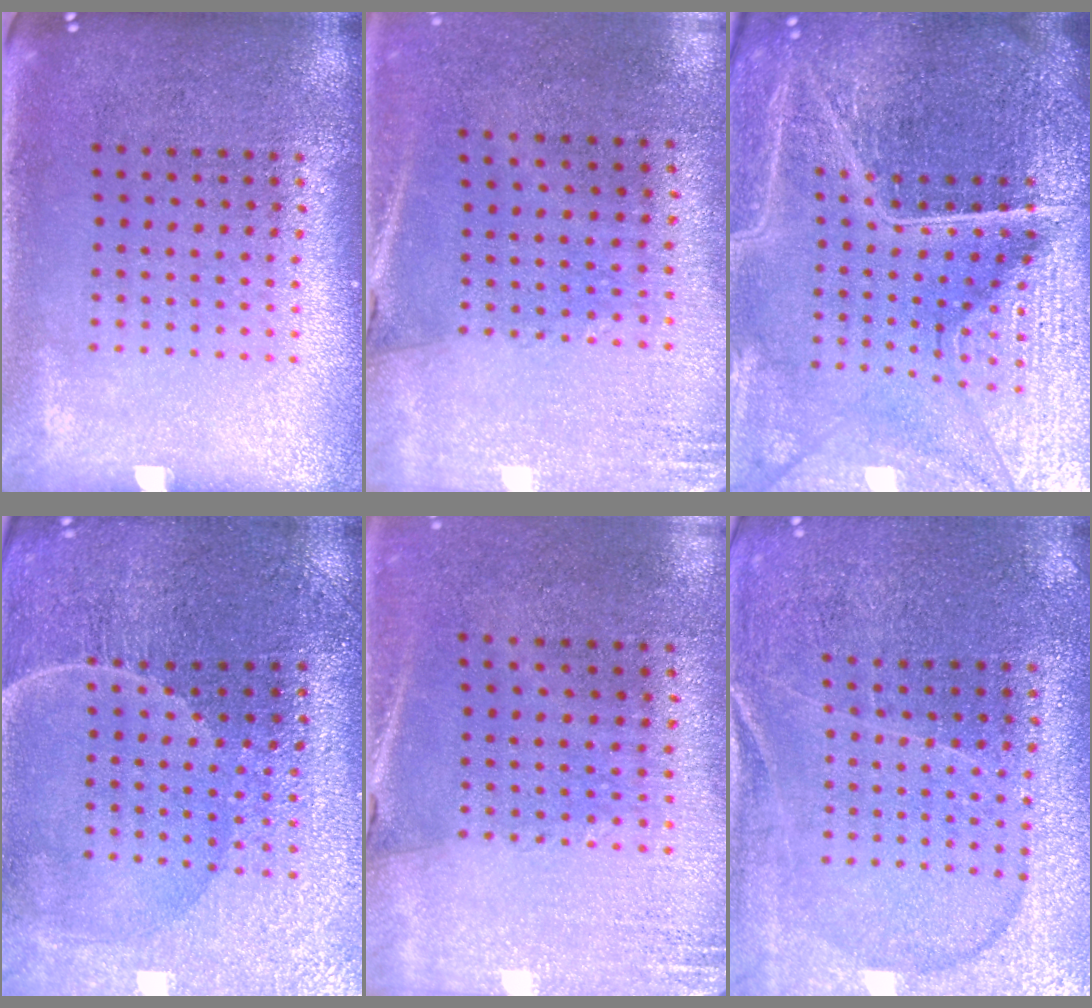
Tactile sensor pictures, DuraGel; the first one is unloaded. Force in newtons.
{"total": 2.6, "press": 2.3, "slide": 1.2}
{"total": 6.5, "press": 5.7, "slide": 3.1}
{"total": 1.9, "press": 1.9, "slide": 0.2}
{"total": 2.6, "press": 2.3, "slide": 1.3}
{"total": 1.3, "press": 1.2, "slide": 0.3}